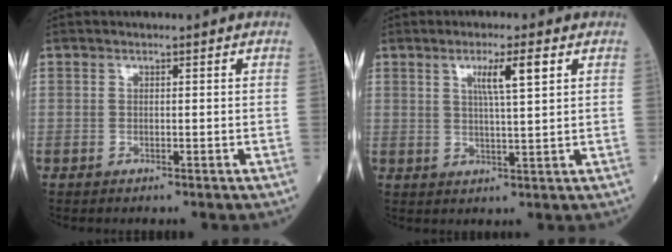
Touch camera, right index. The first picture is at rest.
{"total": 5.1, "force": [2.2, -0.1, 4.6], "torque": [-0.078, 0.002, 0.036]}